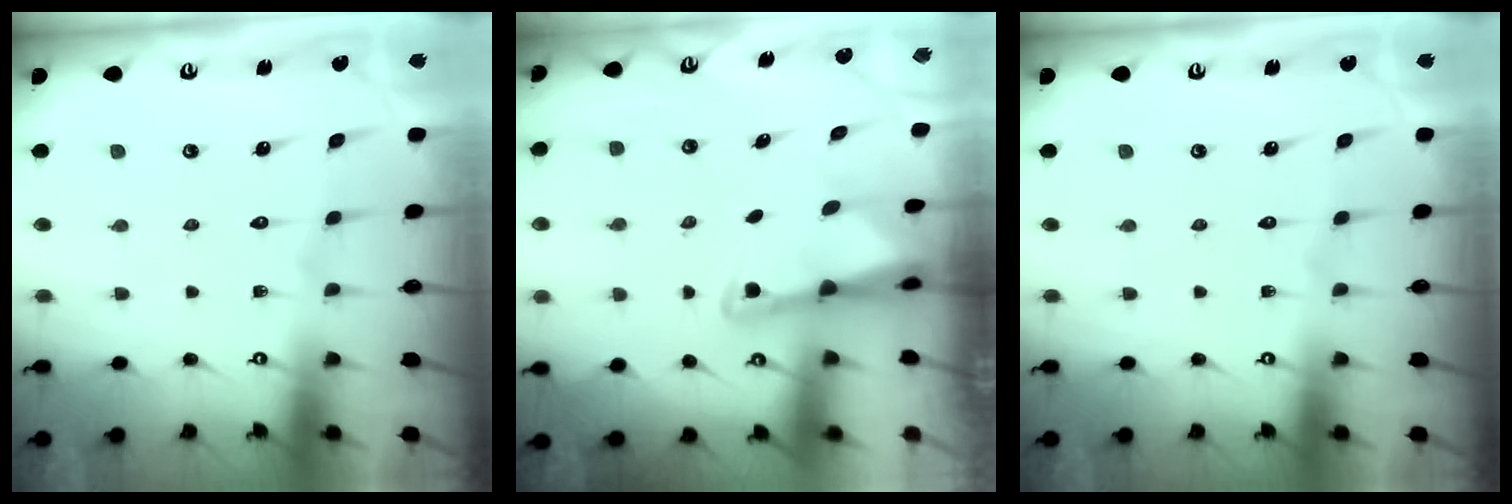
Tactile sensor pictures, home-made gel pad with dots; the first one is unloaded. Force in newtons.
{"total": 2.1, "press": 2.1, "slide": 0.5}
{"total": 0.0}